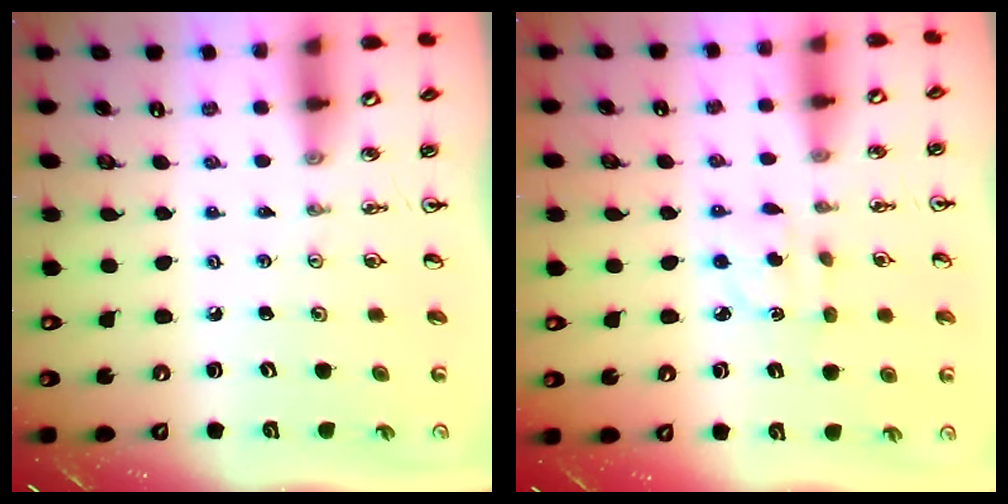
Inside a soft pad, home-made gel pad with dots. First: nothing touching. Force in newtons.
{"total": 2.0, "press": 2.0, "slide": 0.4}